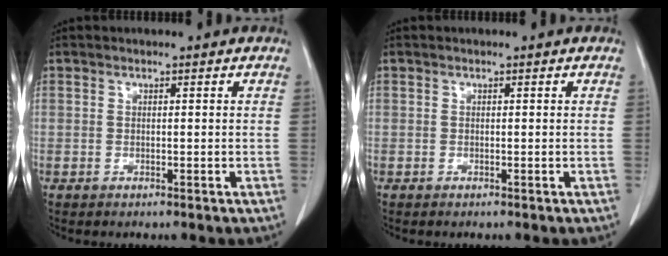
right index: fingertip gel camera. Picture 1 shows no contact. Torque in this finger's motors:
{"motor_torque": [0.06, 0.16, -0.23, -0.08]}